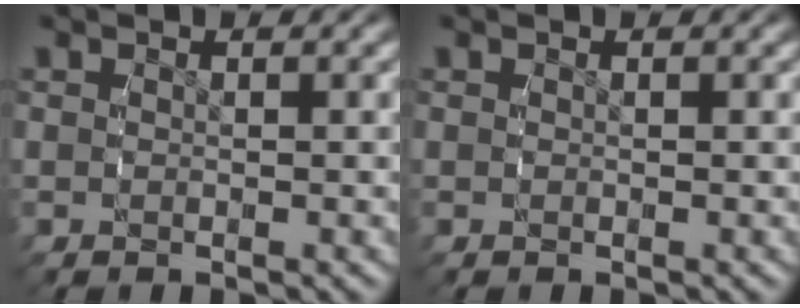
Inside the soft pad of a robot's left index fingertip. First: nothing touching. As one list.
[{"total": 0.0}]